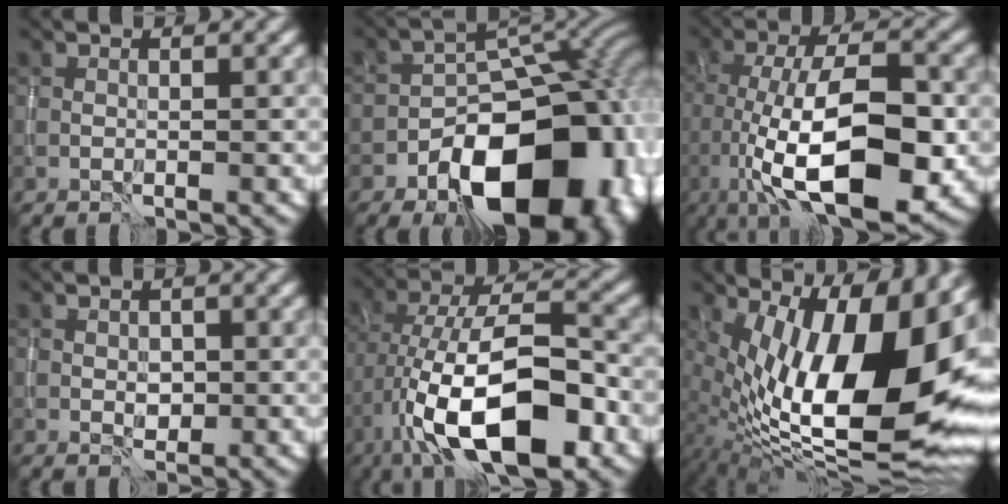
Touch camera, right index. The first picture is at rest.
{"total": 16.7, "force": [-7.7, 9.6, 11.3], "torque": [-0.121, -0.011, -0.117]}
{"total": 13.7, "force": [-3.6, 5.5, 12.0], "torque": [-0.190, 0.000, -0.067]}
{"total": 1.4, "force": [-0.1, 1.1, 0.8], "torque": [-0.015, -0.001, 0.001]}
{"total": 13.3, "force": [-4.8, 5.6, 11.1], "torque": [-0.188, 0.006, -0.086]}
{"total": 17.8, "force": [2.6, 7.9, 15.8], "torque": [-0.233, 0.011, 0.050]}